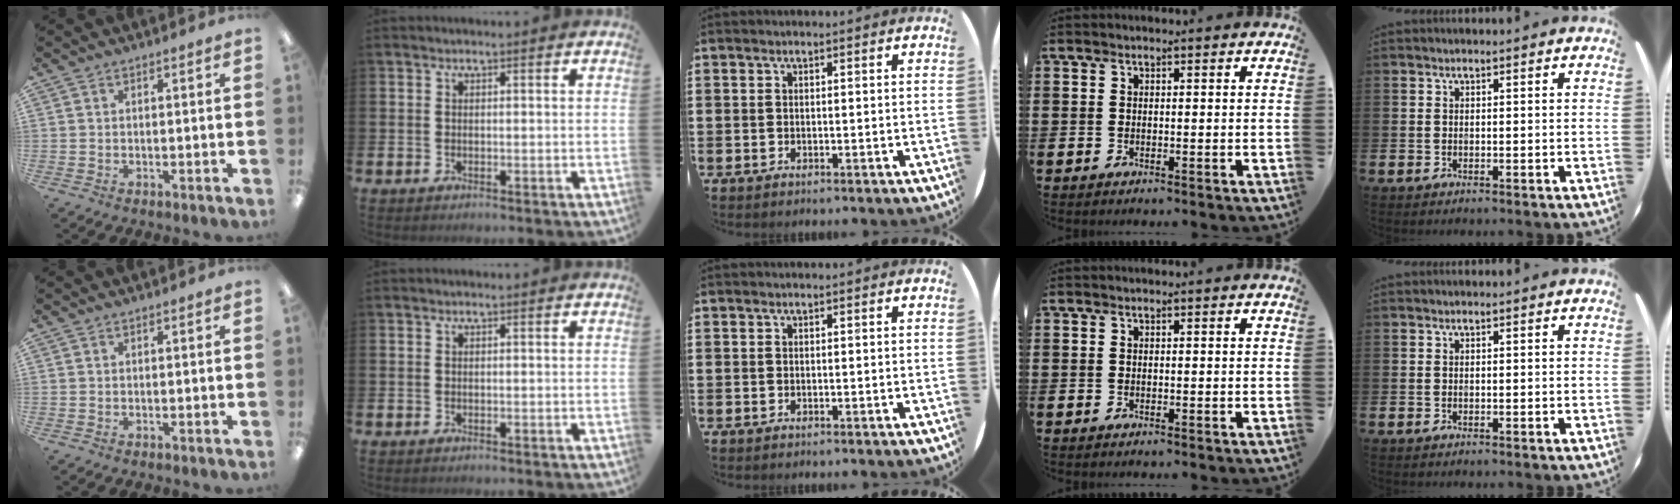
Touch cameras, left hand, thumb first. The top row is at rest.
{}